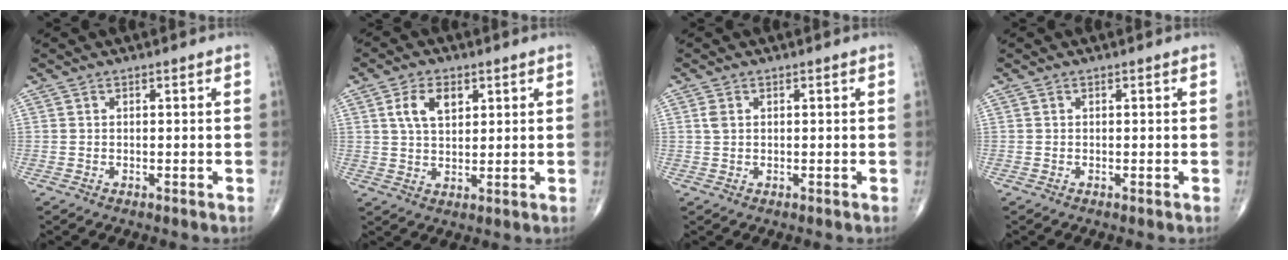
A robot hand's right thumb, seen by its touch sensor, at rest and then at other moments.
{"total": 6.4, "force": [2.5, 3.7, 4.6], "torque": [-0.074, -0.007, 0.046]}
{"total": 1.4, "force": [0.4, 1.0, 1.0], "torque": [-0.022, 0.003, 0.010]}
{"total": 0.0}